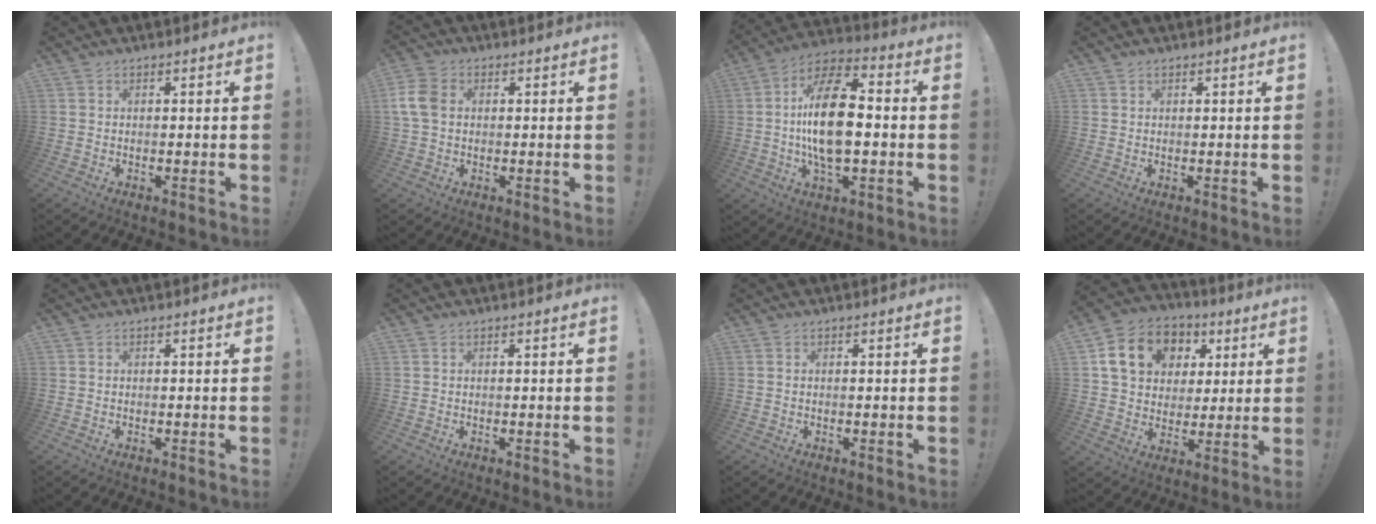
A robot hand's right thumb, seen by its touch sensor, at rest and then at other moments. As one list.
[{"total": 7.7, "force": [1.2, 5.5, 5.2], "torque": [-0.115, 0.004, 0.024]}, {"total": 19.1, "force": [-0.8, 9.7, 16.4], "torque": [-0.291, 0.007, -0.019]}, {"total": 0.6, "force": [0.5, 0.3, 0.1], "torque": [0.001, -0.001, 0.009]}, {"total": 0.0}, {"total": 0.0}, {"total": 0.0}, {"total": 16.4, "force": [6.3, 12.9, 7.9], "torque": [-0.114, -0.012, 0.132]}]